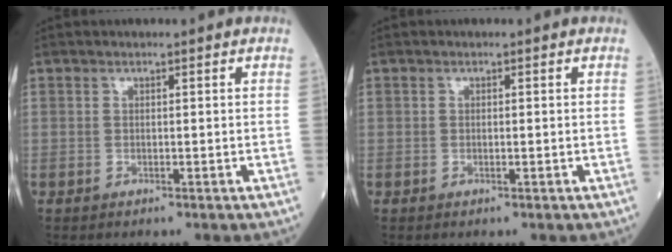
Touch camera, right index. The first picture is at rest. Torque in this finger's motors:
{"motor_torque": [-0.19, -0.08, -0.03, -0.01]}